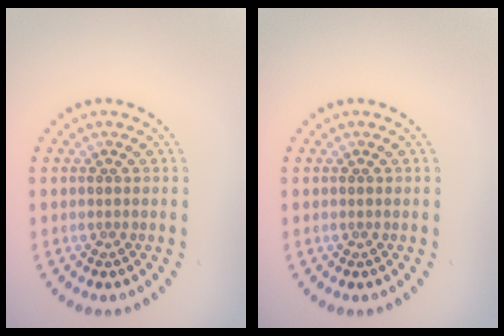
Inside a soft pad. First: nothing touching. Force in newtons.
{"total": 0.0}